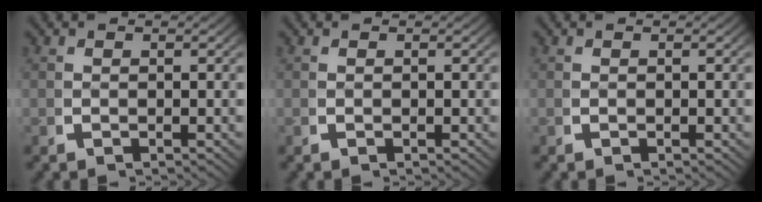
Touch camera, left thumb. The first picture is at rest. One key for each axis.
{"total": 0.0}
{"total": 0.0}